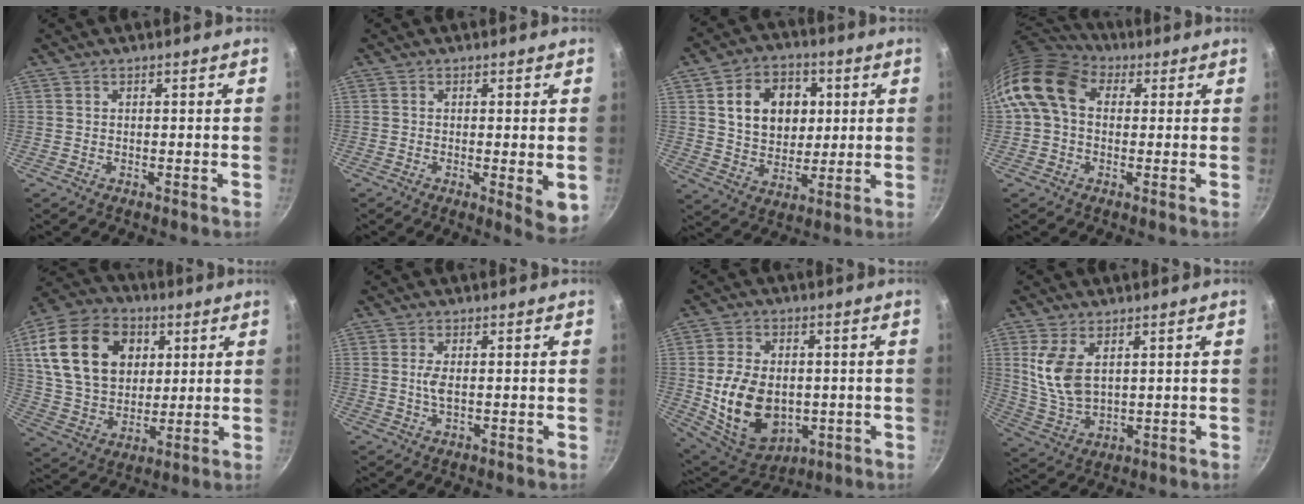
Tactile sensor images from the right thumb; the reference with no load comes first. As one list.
[{"total": 5.3, "force": [-0.5, 1.2, 5.1], "torque": [-0.069, -0.016, -0.007]}, {"total": 14.0, "force": [3.3, 10.8, 8.4], "torque": [-0.100, -0.001, 0.055]}, {"total": 12.5, "force": [2.6, 9.1, 8.0], "torque": [-0.135, 0.019, 0.027]}, {"total": 21.6, "force": [6.4, 15.8, 13.4], "torque": [-0.220, -0.002, 0.114]}, {"total": 2.4, "force": [0.1, 0.8, 2.2], "torque": [-0.051, -0.001, 0.002]}, {"total": 16.0, "force": [-1.4, 11.2, 11.4], "torque": [-0.187, -0.005, -0.002]}, {"total": 9.4, "force": [2.8, 5.4, 7.2], "torque": [-0.138, -0.023, 0.066]}]